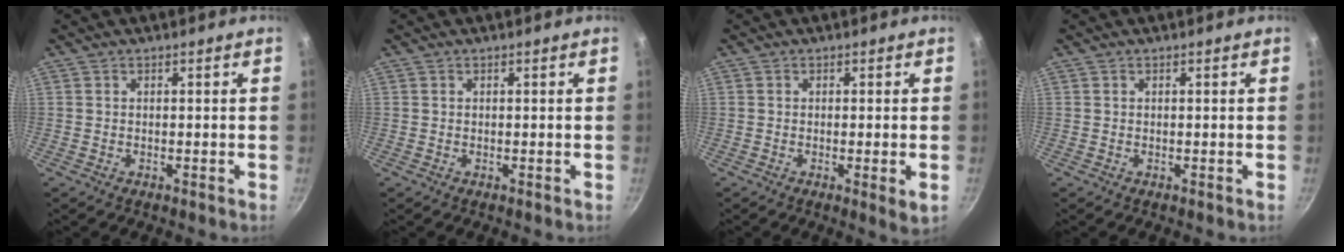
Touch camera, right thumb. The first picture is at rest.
{"total": 0.0}
{"total": 3.2, "force": [-0.6, 0.3, 3.1], "torque": [-0.052, -0.012, -0.009]}
{"total": 0.0}